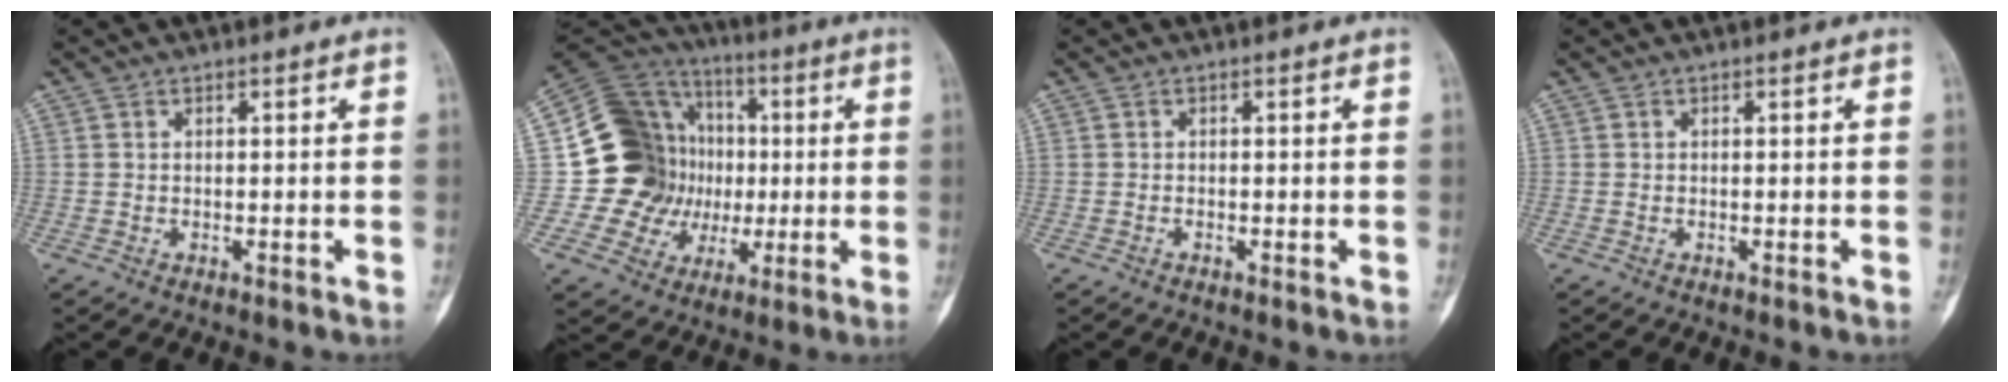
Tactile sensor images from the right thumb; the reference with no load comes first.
{"total": 18.9, "force": [0.1, 17.2, 7.9], "torque": [-0.081, 0.037, 0.014]}
{"total": 0.0}
{"total": 0.0}